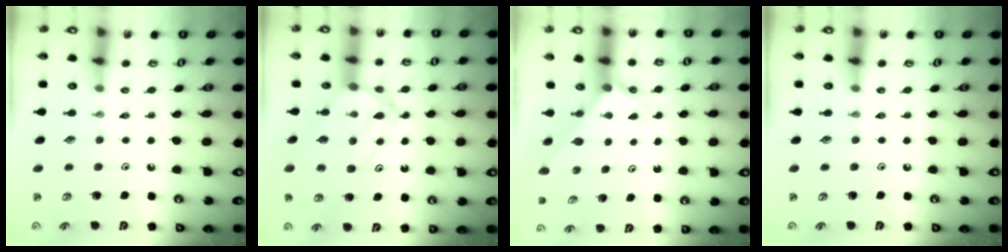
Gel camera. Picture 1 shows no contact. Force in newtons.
{"total": 11.2, "press": 11.1, "slide": 1.1}
{"total": 2.0, "press": 2.0, "slide": 0.2}
{"total": 0.0}